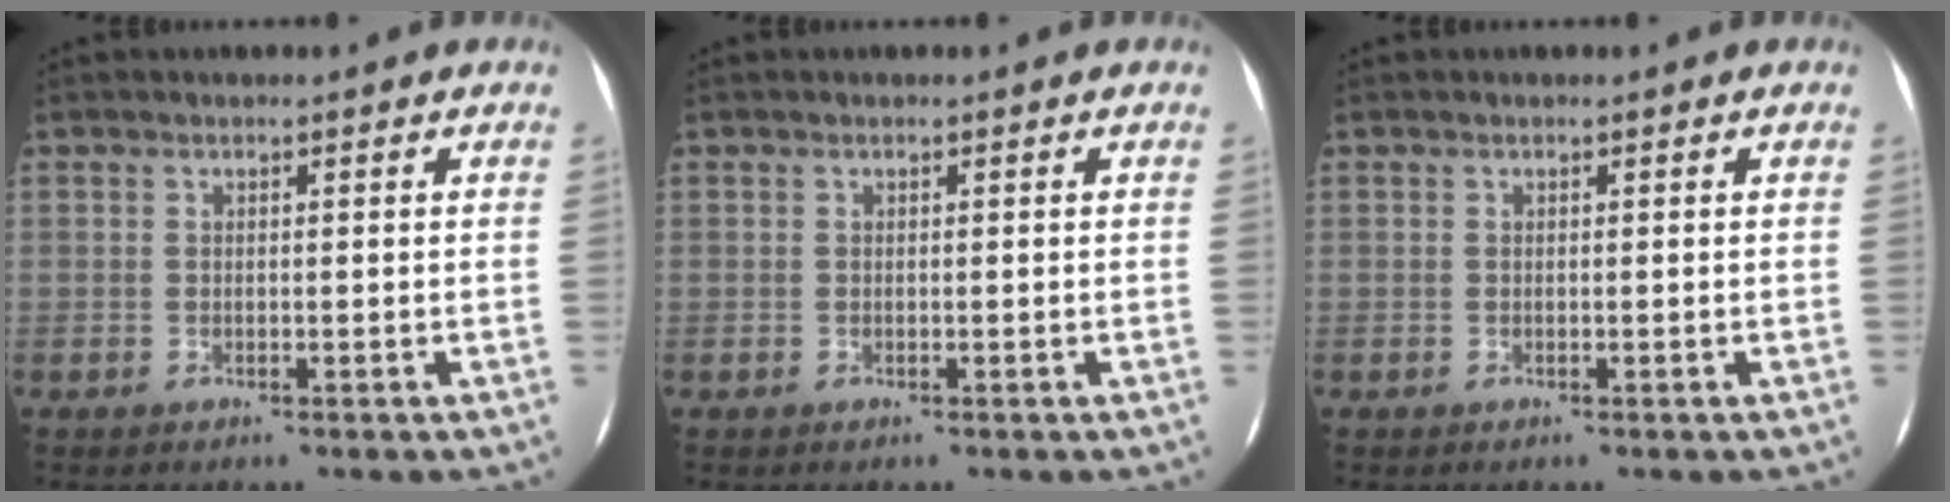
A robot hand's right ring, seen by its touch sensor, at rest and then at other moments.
{"total": 0.0}
{"total": 0.0}